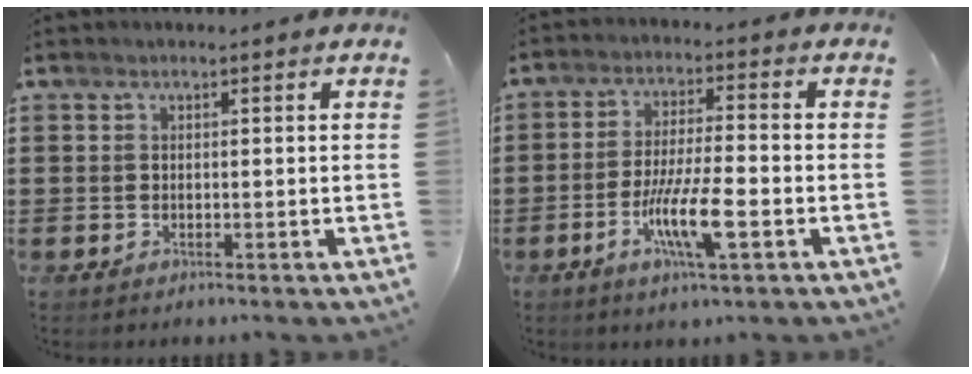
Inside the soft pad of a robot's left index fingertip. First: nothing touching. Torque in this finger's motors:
{"motor_torque": [1.59, 0.55, 0.68, 0.21]}